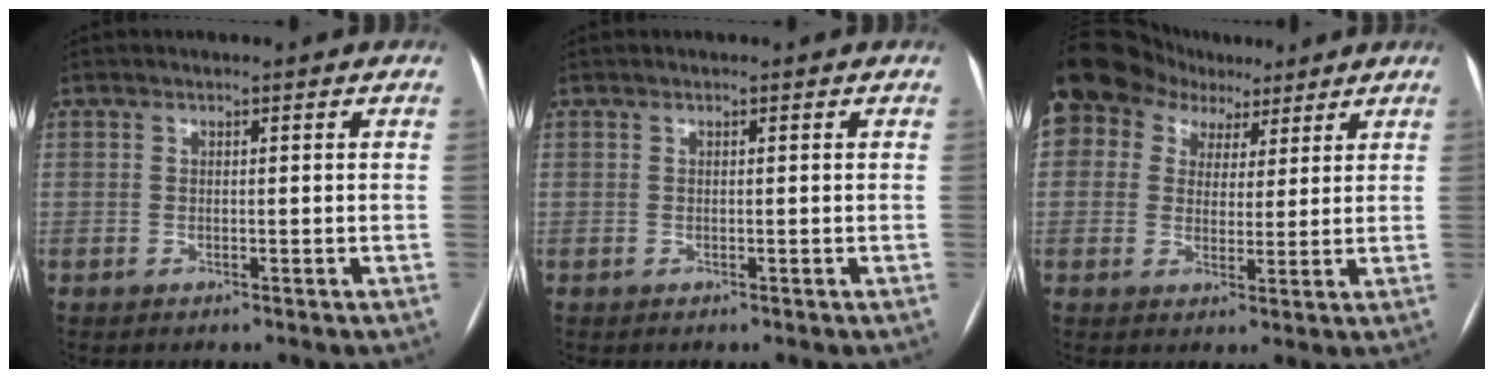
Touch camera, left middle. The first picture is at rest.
{"total": 0.0}
{"total": 22.2, "force": [12.1, 16.4, 8.9], "torque": [-0.264, 0.093, 0.220]}